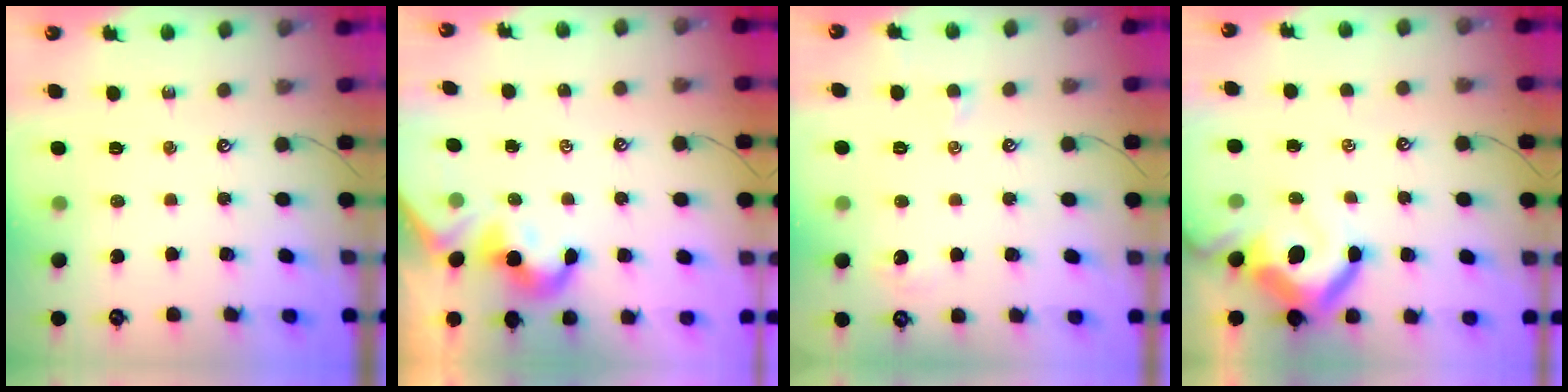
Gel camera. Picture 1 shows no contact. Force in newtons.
{"total": 1.9, "press": 1.9, "slide": 0.5}
{"total": 0.9, "press": 0.7, "slide": 0.5}
{"total": 11.8, "press": 11.6, "slide": 2.0}